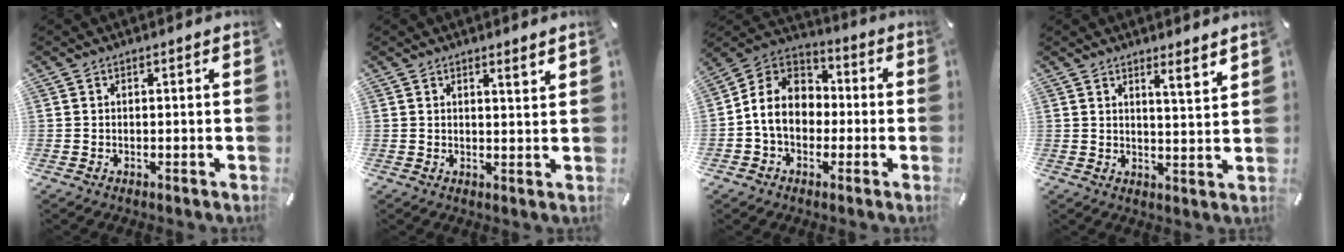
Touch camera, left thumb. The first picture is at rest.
{"total": 2.2, "force": [2.0, 0.1, 0.9], "torque": [-0.013, -0.016, 0.034]}
{"total": 10.7, "force": [-1.9, 9.3, 5.1], "torque": [-0.135, 0.022, -0.038]}
{"total": 4.4, "force": [3.8, -0.2, 2.3], "torque": [-0.029, -0.035, 0.060]}